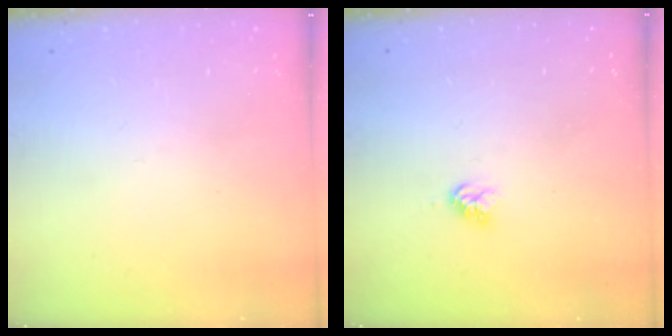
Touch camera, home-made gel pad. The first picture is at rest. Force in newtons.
{"total": 3.9, "press": 3.9, "slide": 0.4}